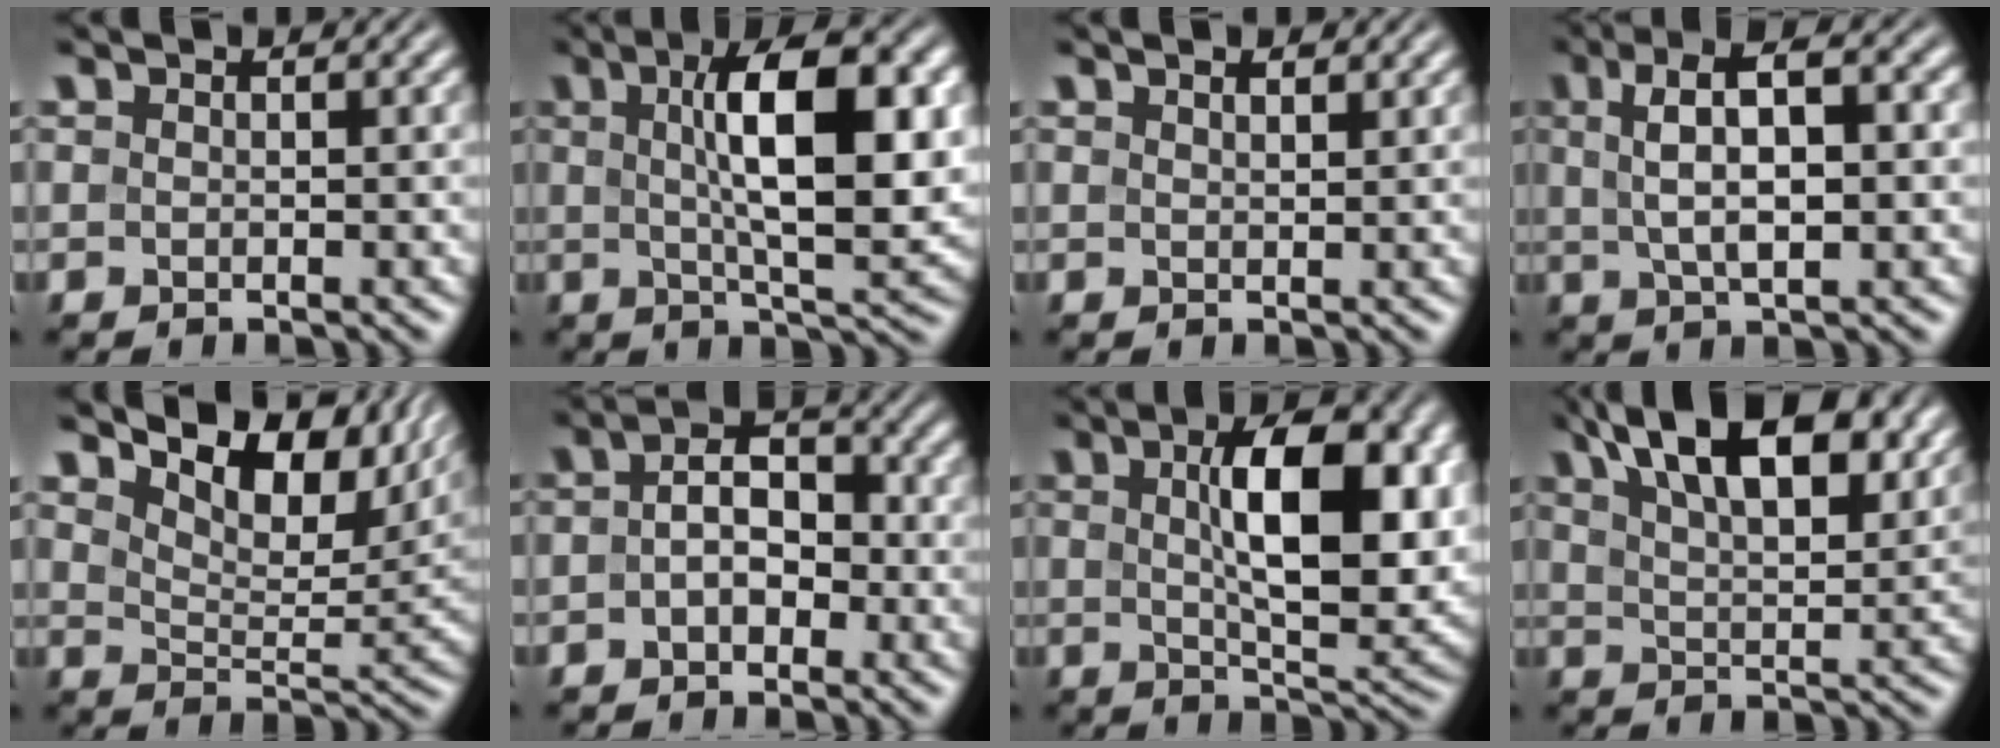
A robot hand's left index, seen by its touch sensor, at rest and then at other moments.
{"total": 10.7, "force": [1.8, 3.5, 10.0], "torque": [-0.147, 0.003, 0.030]}
{"total": 1.0, "force": [0.9, 0.2, 0.5], "torque": [-0.008, 0.000, 0.015]}
{"total": 6.7, "force": [1.6, 2.3, 6.1], "torque": [-0.104, 0.011, 0.023]}
{"total": 10.1, "force": [6.6, 4.2, 6.3], "torque": [-0.094, 0.003, 0.108]}
{"total": 4.2, "force": [-0.3, 2.7, 3.1], "torque": [-0.043, 0.006, -0.014]}
{"total": 10.5, "force": [1.9, 4.3, 9.4], "torque": [-0.140, -0.001, 0.034]}
{"total": 11.9, "force": [7.0, 5.0, 8.2], "torque": [-0.114, 0.023, 0.107]}